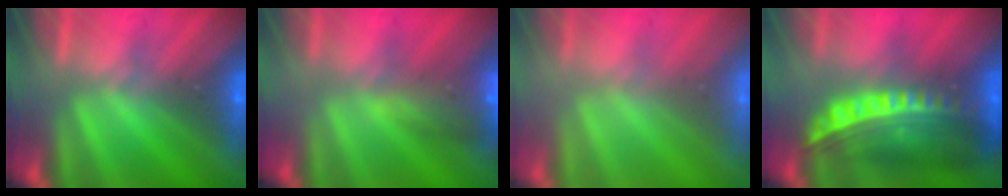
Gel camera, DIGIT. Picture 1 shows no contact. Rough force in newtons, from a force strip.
{"total": 8.8}
{"total": 2.6}
{"total": 6.7}